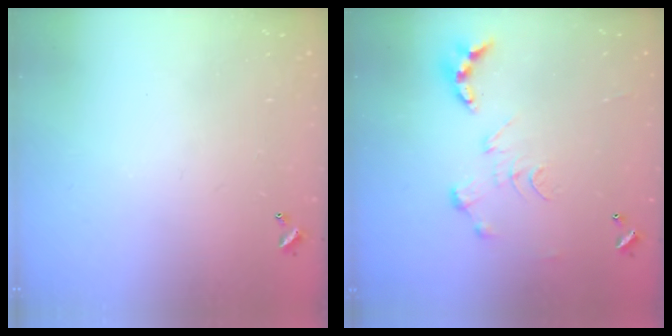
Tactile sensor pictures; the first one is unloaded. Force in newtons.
{"total": 0.0}